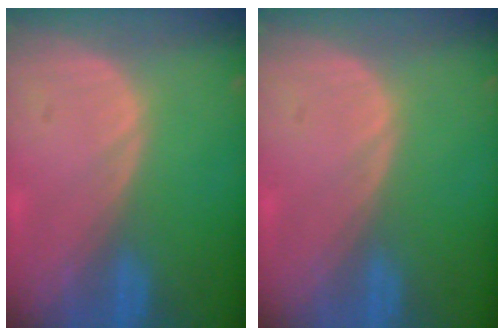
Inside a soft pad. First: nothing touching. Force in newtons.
{"total": 0.5, "press": 0.0, "slide": 0.5}